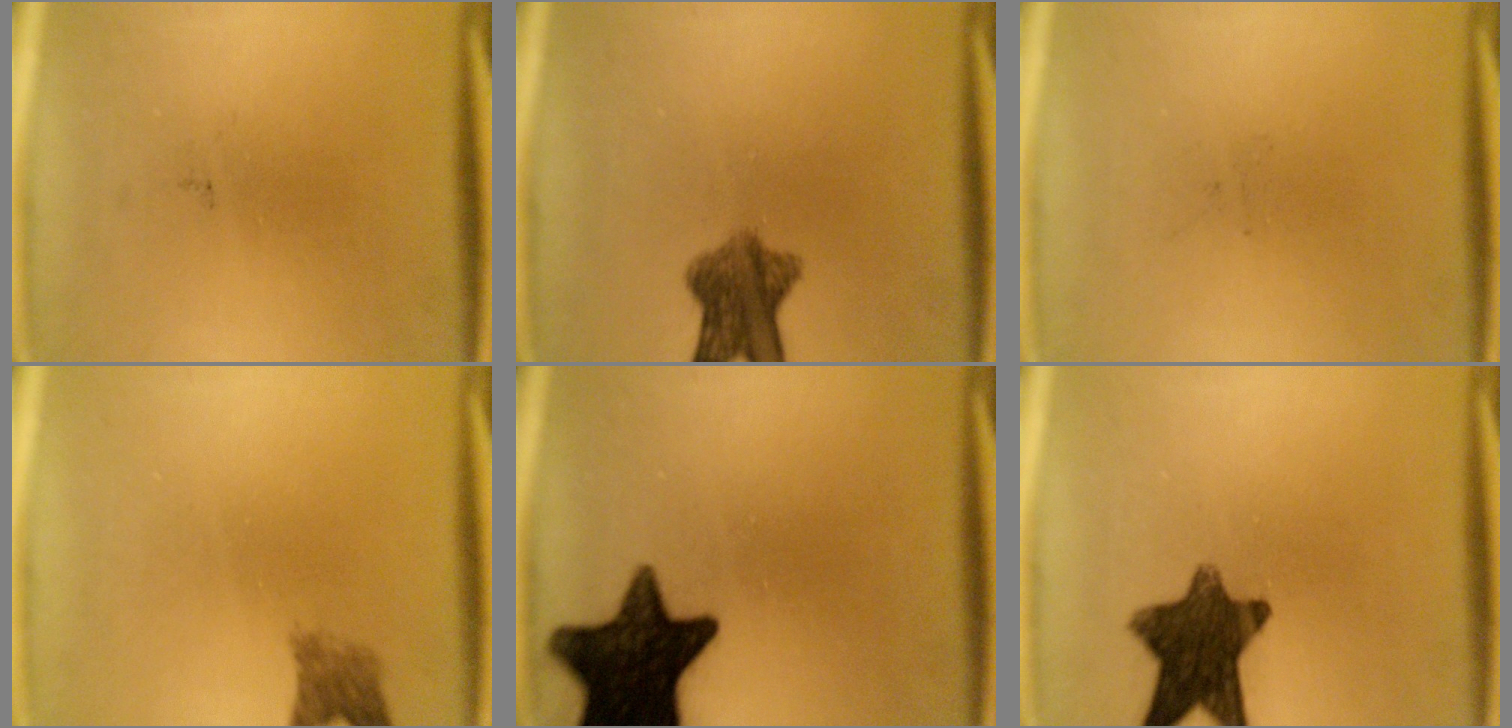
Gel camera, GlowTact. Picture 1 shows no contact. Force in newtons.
{"total": 7.3}
{"total": 0.0}
{"total": 2.7}
{"total": 16.3}
{"total": 11.5}